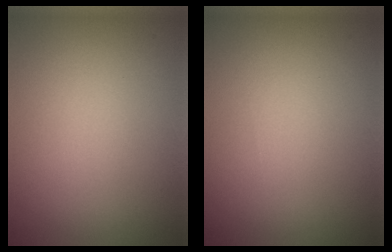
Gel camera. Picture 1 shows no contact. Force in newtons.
{"total": 0.0}